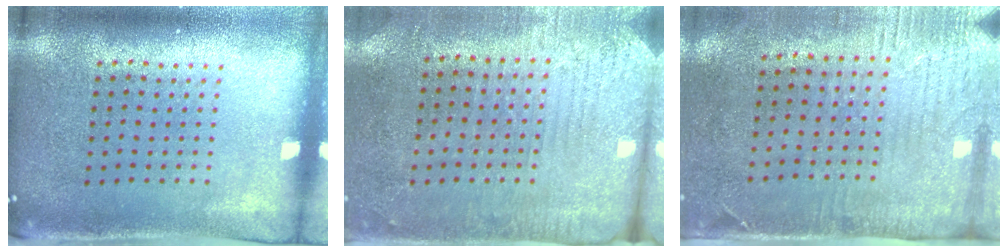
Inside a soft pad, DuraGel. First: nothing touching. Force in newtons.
{"total": 2.8, "press": 2.4, "slide": 1.4}
{"total": 2.9, "press": 2.3, "slide": 1.7}